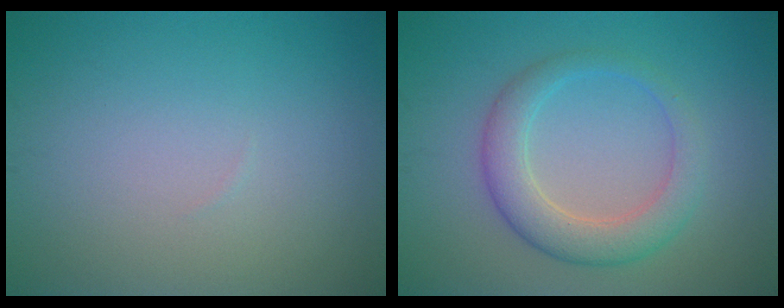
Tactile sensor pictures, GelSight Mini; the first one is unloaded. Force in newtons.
{"total": 4.3, "press": 4.3, "slide": 0.1}